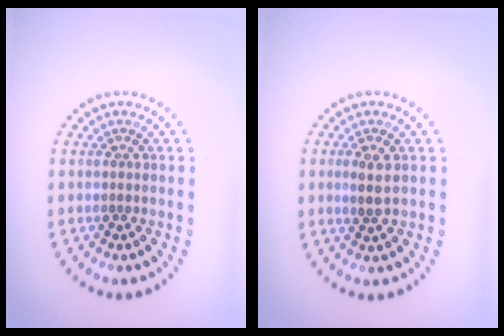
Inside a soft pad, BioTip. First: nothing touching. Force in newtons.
{"total": 1.9, "press": 1.8, "slide": 0.6}